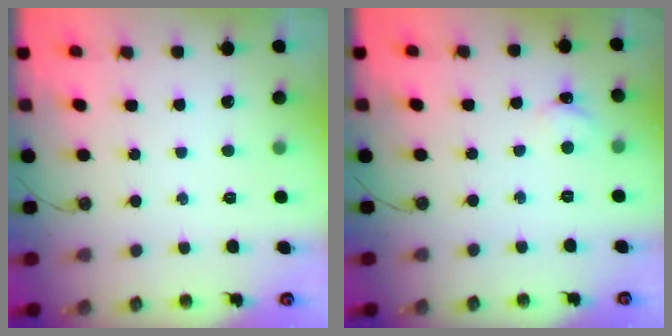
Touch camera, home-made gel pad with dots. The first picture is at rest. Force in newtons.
{"total": 1.7, "press": 1.7, "slide": 0.2}